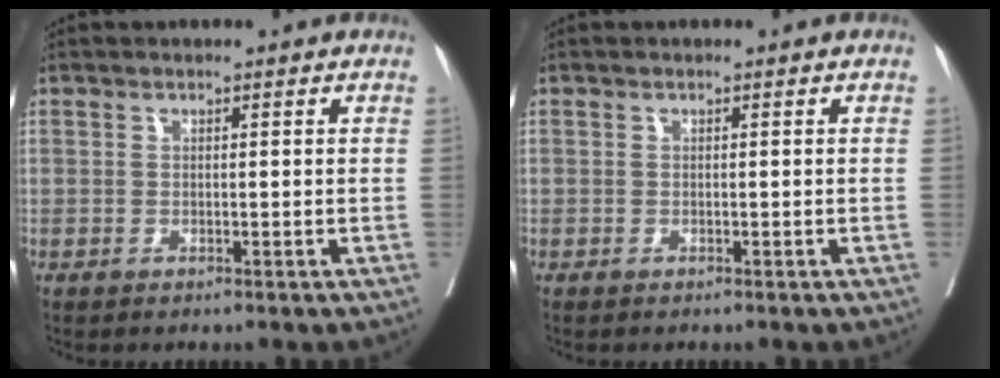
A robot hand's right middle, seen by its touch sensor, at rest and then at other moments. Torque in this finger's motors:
{"motor_torque": [-0.61, -0.84, -0.12, -0.04]}